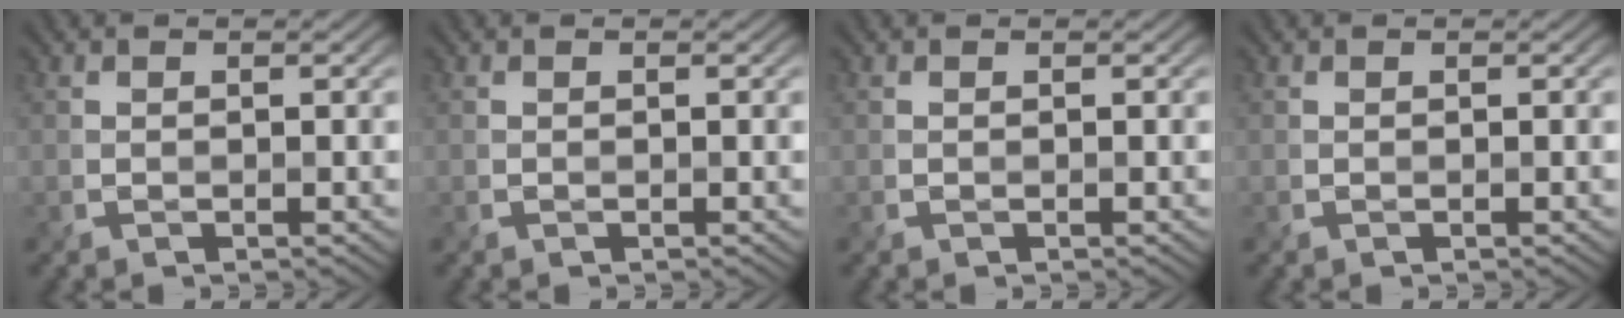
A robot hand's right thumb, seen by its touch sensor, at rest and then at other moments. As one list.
[{"total": 0.0}, {"total": 0.0}, {"total": 0.0}]